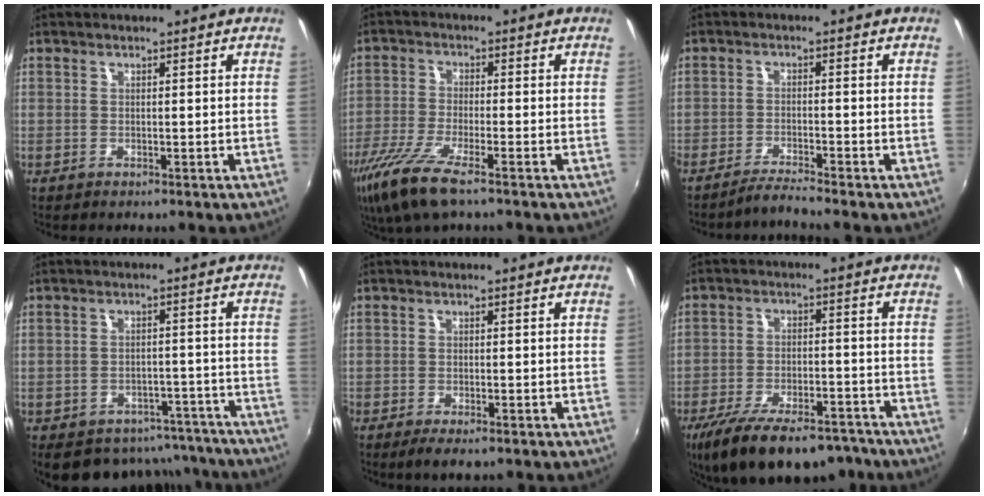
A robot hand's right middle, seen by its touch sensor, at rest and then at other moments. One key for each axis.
{"total": 10.1, "fx": -6.9, "fy": 1.5, "fz": 7.3, "tx": -0.170, "ty": -0.033, "tz": -0.136}
{"total": 3.8, "fx": -3.5, "fy": -1.0, "fz": 1.1, "tx": -0.039, "ty": -0.004, "tz": -0.067}
{"total": 15.8, "fx": -13.0, "fy": 7.6, "fz": 4.8, "tx": -0.098, "ty": 0.022, "tz": -0.151}
{"total": 2.9, "fx": -2.1, "fy": 0.8, "fz": 1.8, "tx": -0.044, "ty": -0.013, "tz": -0.038}
{"total": 18.0, "fx": -13.4, "fy": 6.9, "fz": 9.9, "tx": -0.199, "ty": -0.031, "tz": -0.208}